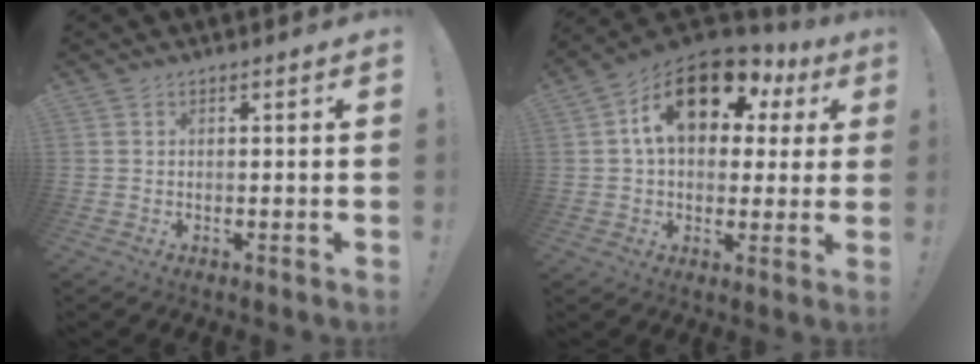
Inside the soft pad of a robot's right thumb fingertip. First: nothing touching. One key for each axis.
{"total": 18.2, "fx": 7.6, "fy": 10.9, "fz": 12.5, "tx": -0.190, "ty": -0.027, "tz": 0.134}